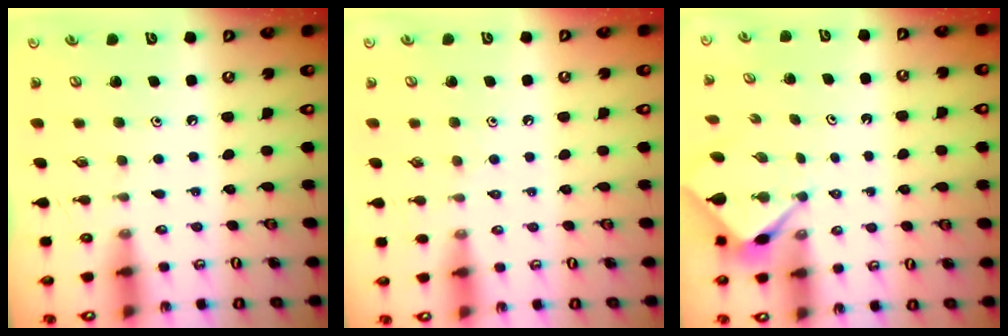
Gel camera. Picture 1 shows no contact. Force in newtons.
{"total": 4.7, "press": 4.6, "slide": 0.7}
{"total": 3.2, "press": 3.2, "slide": 0.5}